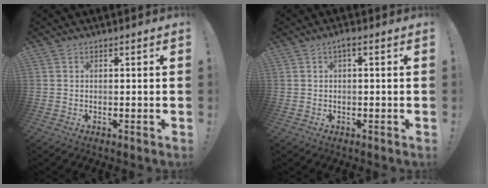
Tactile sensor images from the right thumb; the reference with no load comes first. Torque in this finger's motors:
{"motor_torque": [0.14, 0.13, 0.23, -0.11, -0.02]}